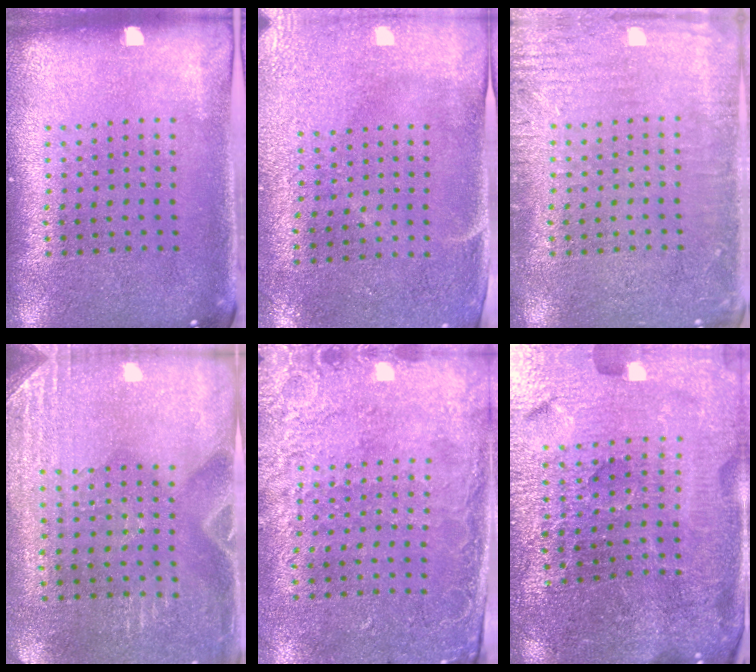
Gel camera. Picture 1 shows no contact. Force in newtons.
{"total": 2.9, "press": 2.4, "slide": 1.6}
{"total": 3.0, "press": 3.0, "slide": 0.3}
{"total": 2.9, "press": 2.6, "slide": 1.1}
{"total": 2.5, "press": 1.9, "slide": 1.6}
{"total": 4.4, "press": 4.2, "slide": 1.1}